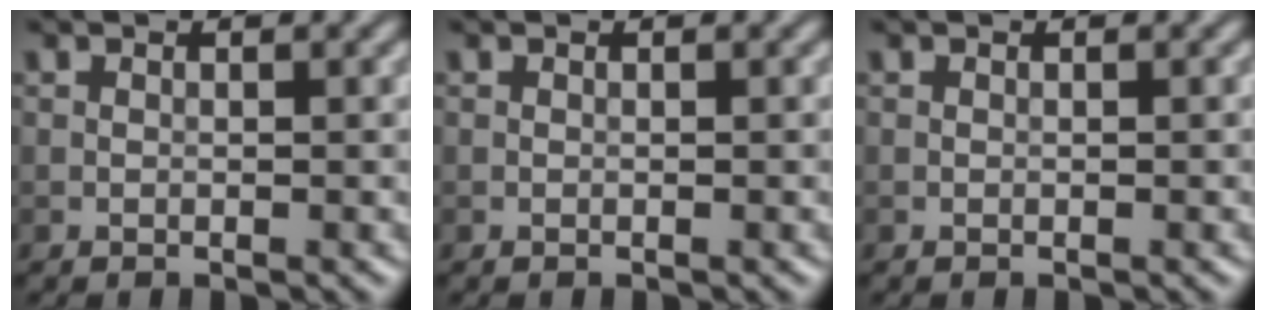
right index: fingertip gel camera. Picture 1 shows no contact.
{"total": 0.0}
{"total": 0.0}